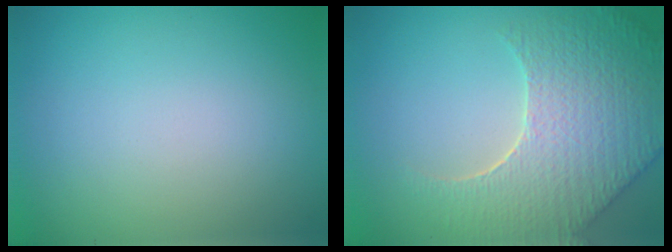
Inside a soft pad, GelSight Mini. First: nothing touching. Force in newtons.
{"total": 7.9, "press": 5.9, "slide": 5.3}